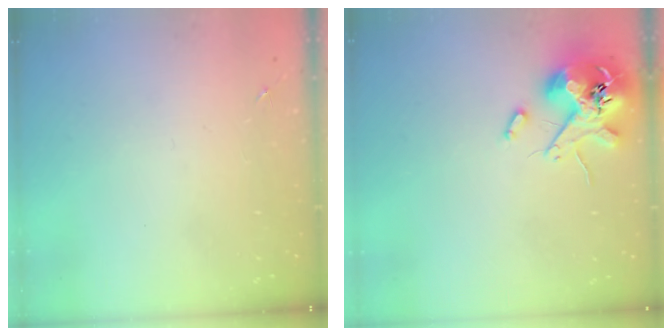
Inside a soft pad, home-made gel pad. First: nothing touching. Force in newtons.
{"total": 12.3, "press": 12.2, "slide": 1.9}